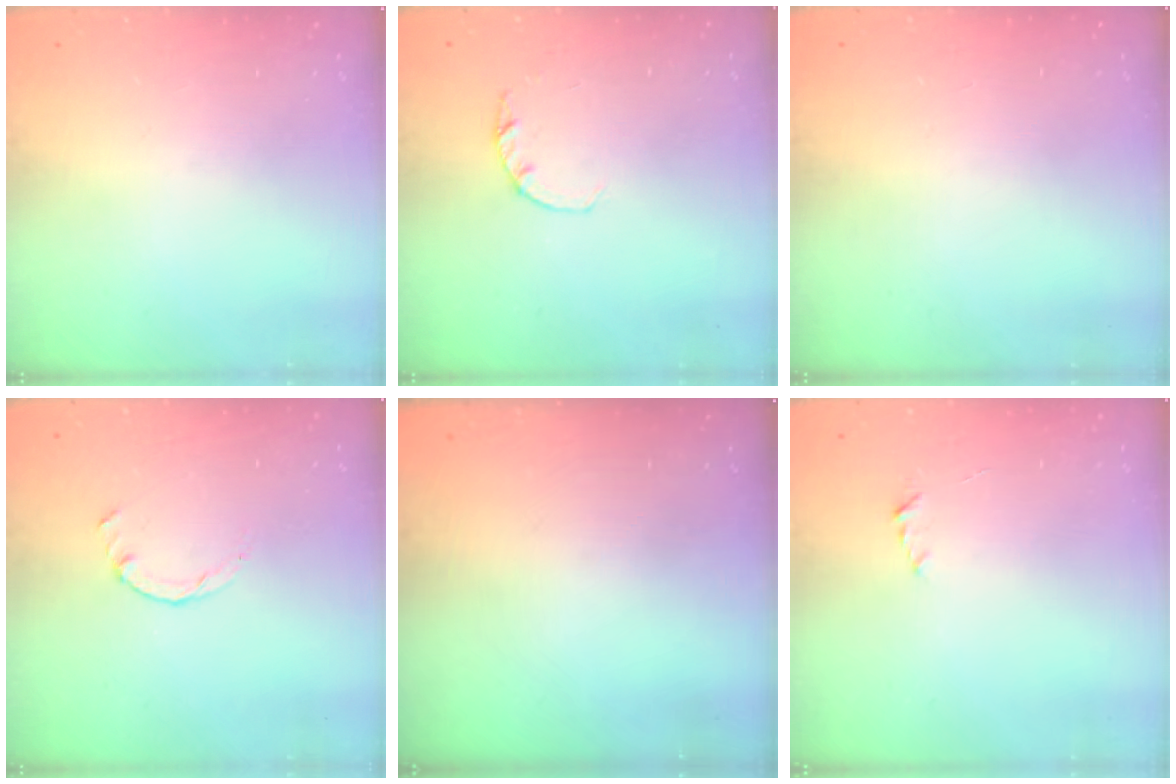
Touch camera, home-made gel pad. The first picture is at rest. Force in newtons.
{"total": 2.2, "press": 2.2, "slide": 0.4}
{"total": 2.6, "press": 2.6, "slide": 0.2}
{"total": 0.9, "press": 0.9, "slide": 0.3}
{"total": 0.0}
{"total": 1.9, "press": 1.9, "slide": 0.2}